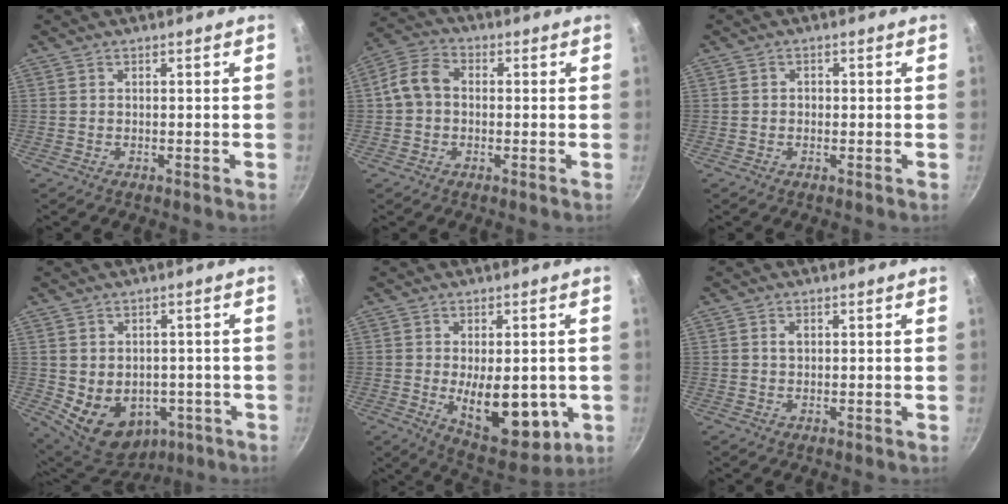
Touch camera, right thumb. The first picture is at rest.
{"total": 7.2, "force": [0.0, 5.6, 4.5], "torque": [-0.071, 0.024, -0.017]}
{"total": 1.2, "force": [-0.2, 1.1, 0.5], "torque": [-0.006, 0.005, -0.004]}
{"total": 13.4, "force": [-3.1, 10.0, 8.3], "torque": [-0.102, -0.004, -0.019]}
{"total": 14.8, "force": [-2.1, 7.6, 12.5], "torque": [-0.139, -0.018, -0.011]}
{"total": 1.4, "force": [0.3, 1.0, 0.9], "torque": [-0.012, 0.002, 0.005]}